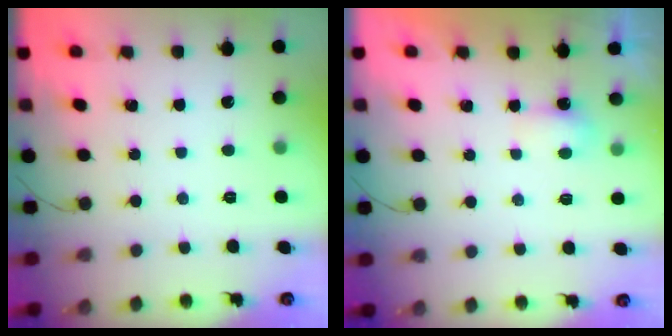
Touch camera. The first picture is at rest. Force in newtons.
{"total": 3.7, "press": 3.5, "slide": 1.1}